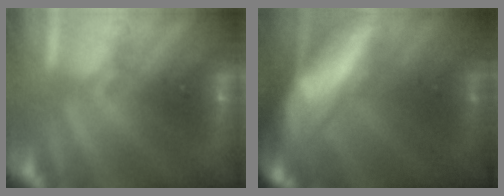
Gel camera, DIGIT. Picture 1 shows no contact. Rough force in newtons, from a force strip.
{"total": 11.8}